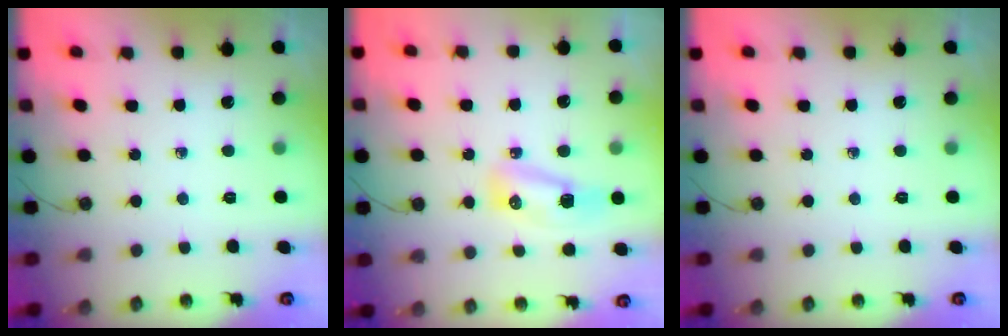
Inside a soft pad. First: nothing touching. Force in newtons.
{"total": 16.3, "press": 10.8, "slide": 12.2}
{"total": 0.0}